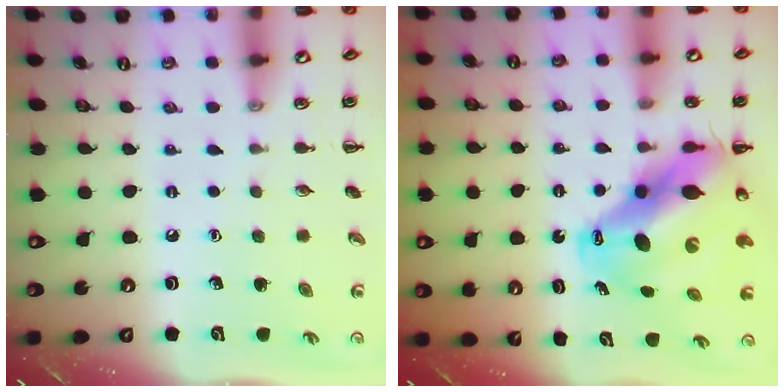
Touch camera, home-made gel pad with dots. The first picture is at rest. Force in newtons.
{"total": 15.8, "press": 15.2, "slide": 4.5}